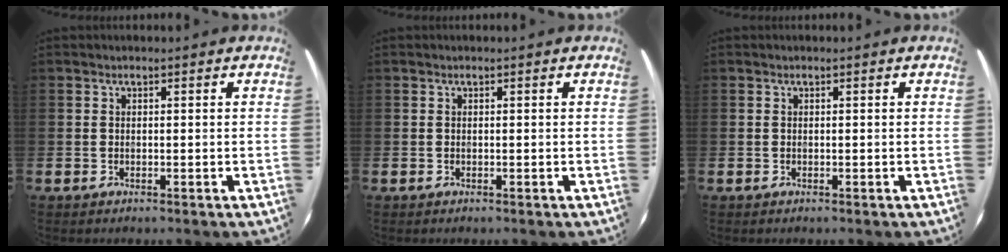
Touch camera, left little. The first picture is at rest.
{"total": 0.0}
{"total": 0.0}